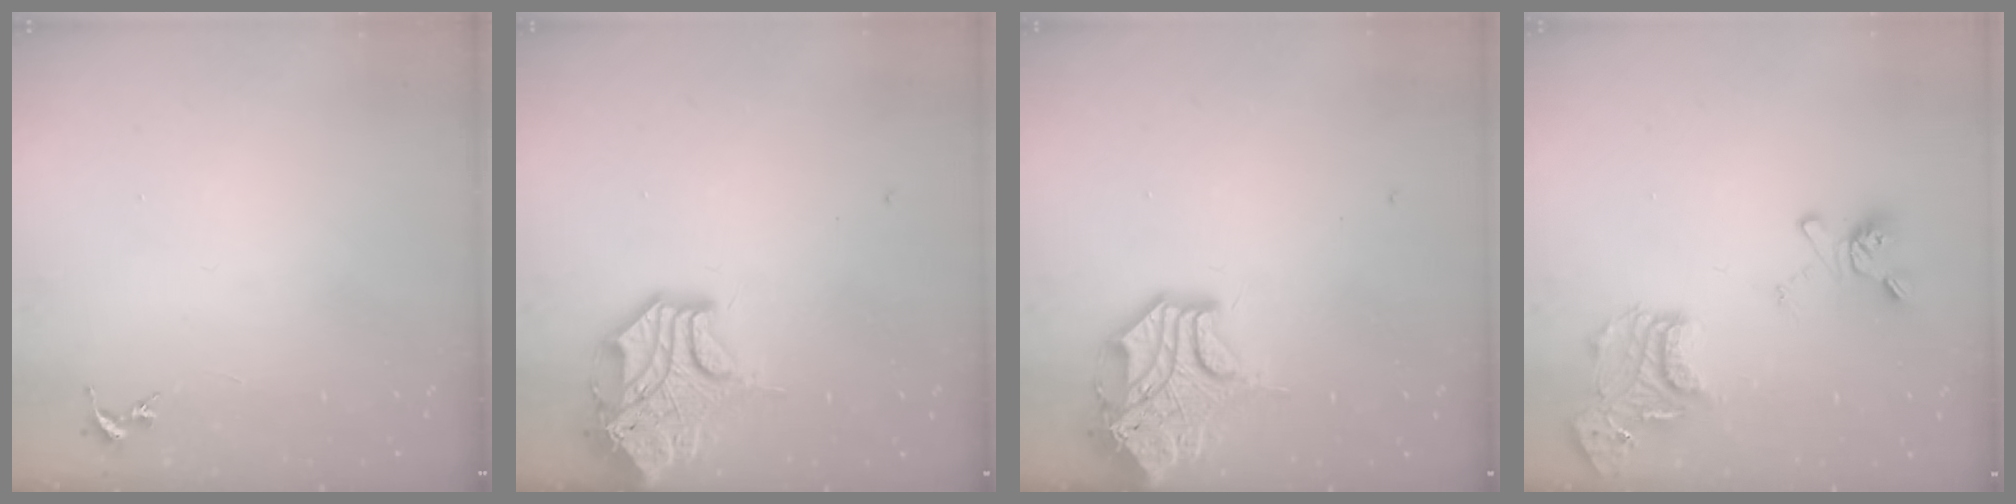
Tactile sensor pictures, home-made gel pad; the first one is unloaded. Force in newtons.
{"total": 15.0, "press": 14.8, "slide": 2.2}
{"total": 15.0, "press": 14.8, "slide": 2.2}
{"total": 17.7, "press": 17.7, "slide": 1.6}